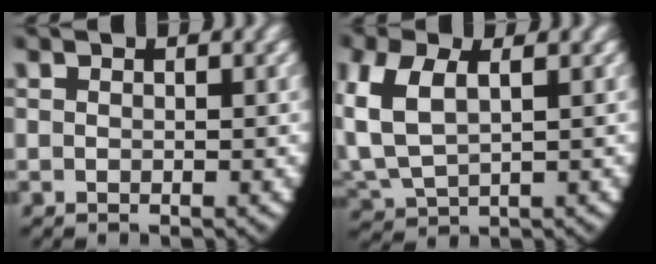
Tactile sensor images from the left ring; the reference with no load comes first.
{"total": 5.2, "force": [0.7, 3.9, 3.4], "torque": [-0.111, -0.016, 0.029]}